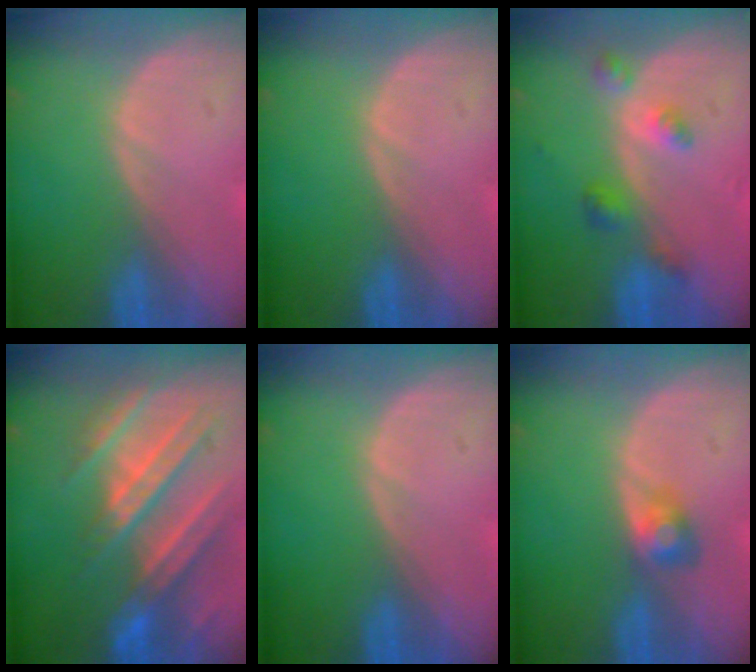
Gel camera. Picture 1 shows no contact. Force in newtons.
{"total": 0.0}
{"total": 4.2, "press": 3.9, "slide": 1.6}
{"total": 10.2, "press": 9.5, "slide": 3.8}
{"total": 0.0}
{"total": 2.7, "press": 2.7, "slide": 0.3}